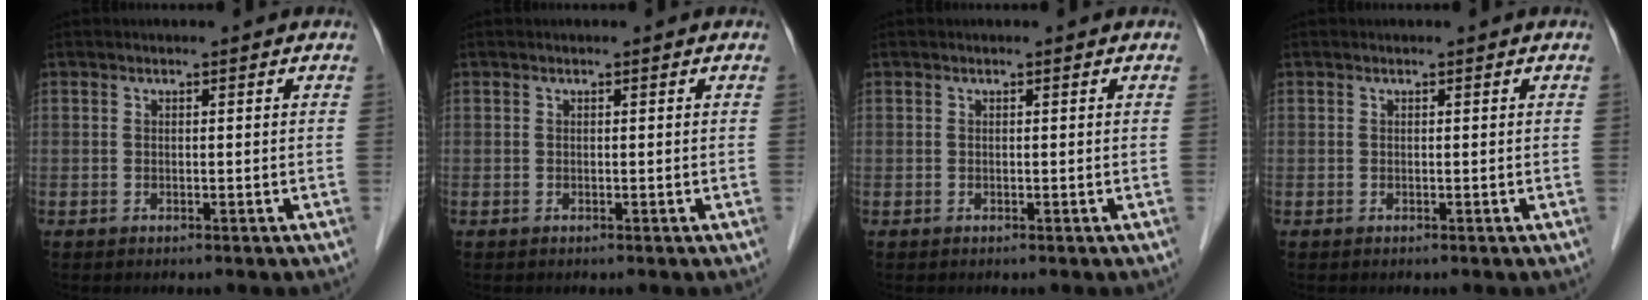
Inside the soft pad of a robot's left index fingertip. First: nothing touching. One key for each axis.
{"total": 0.0}
{"total": 0.0}
{"total": 0.0}